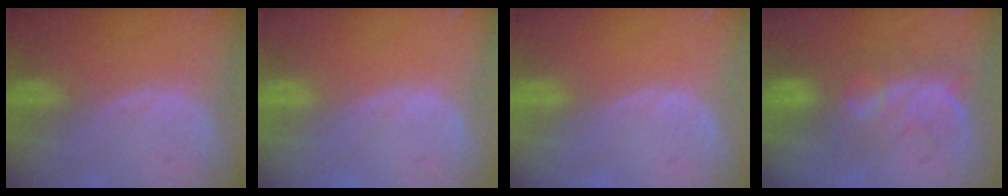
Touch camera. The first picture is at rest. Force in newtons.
{"total": 0.0}
{"total": 0.0}
{"total": 7.8, "press": 7.7, "slide": 1.3}